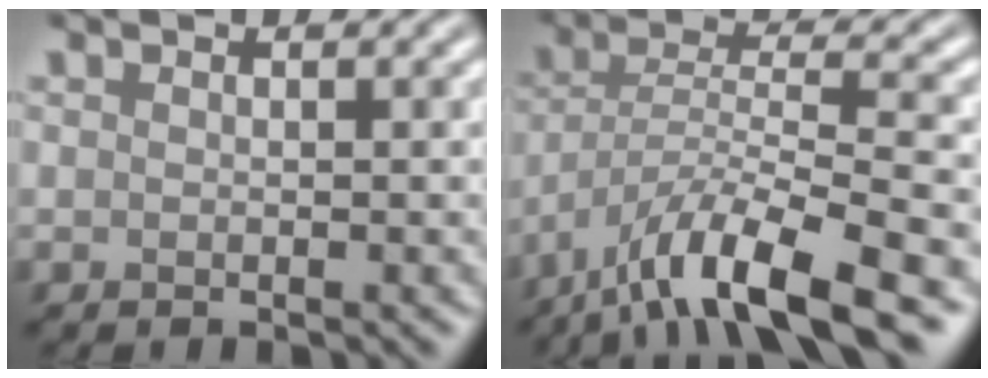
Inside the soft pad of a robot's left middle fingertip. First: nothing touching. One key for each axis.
{"total": 10.3, "fx": -6.9, "fy": 2.6, "fz": 7.3, "tx": -0.125, "ty": 0.004, "tz": -0.130}